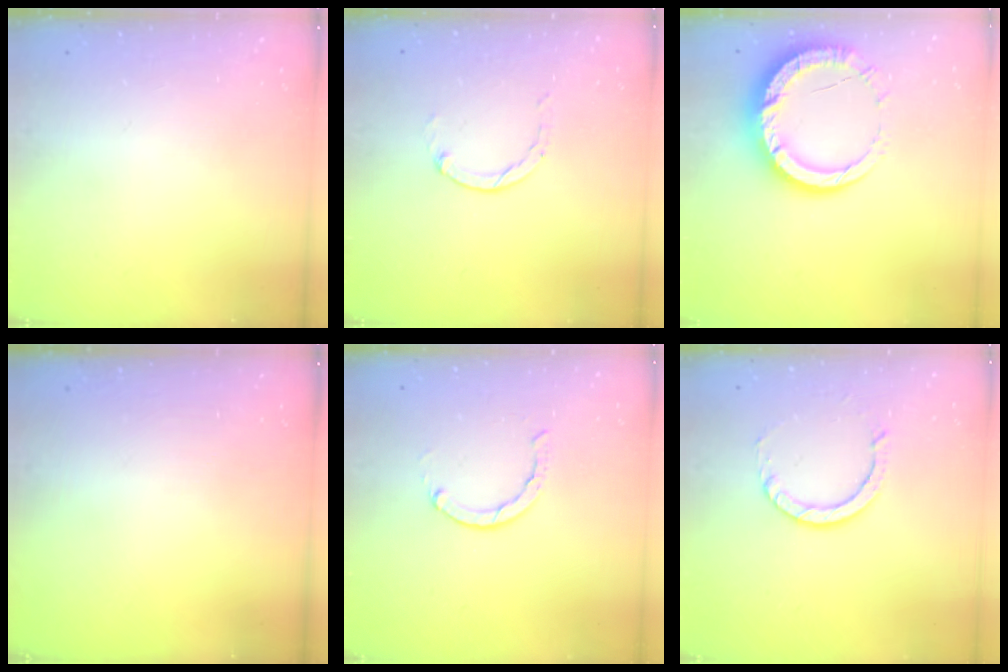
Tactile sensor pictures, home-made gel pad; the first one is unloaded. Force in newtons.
{"total": 0.8, "press": 0.7, "slide": 0.2}
{"total": 13.4, "press": 13.3, "slide": 1.1}
{"total": 0.0}
{"total": 2.1, "press": 2.1, "slide": 0.3}
{"total": 7.0, "press": 6.9, "slide": 0.9}